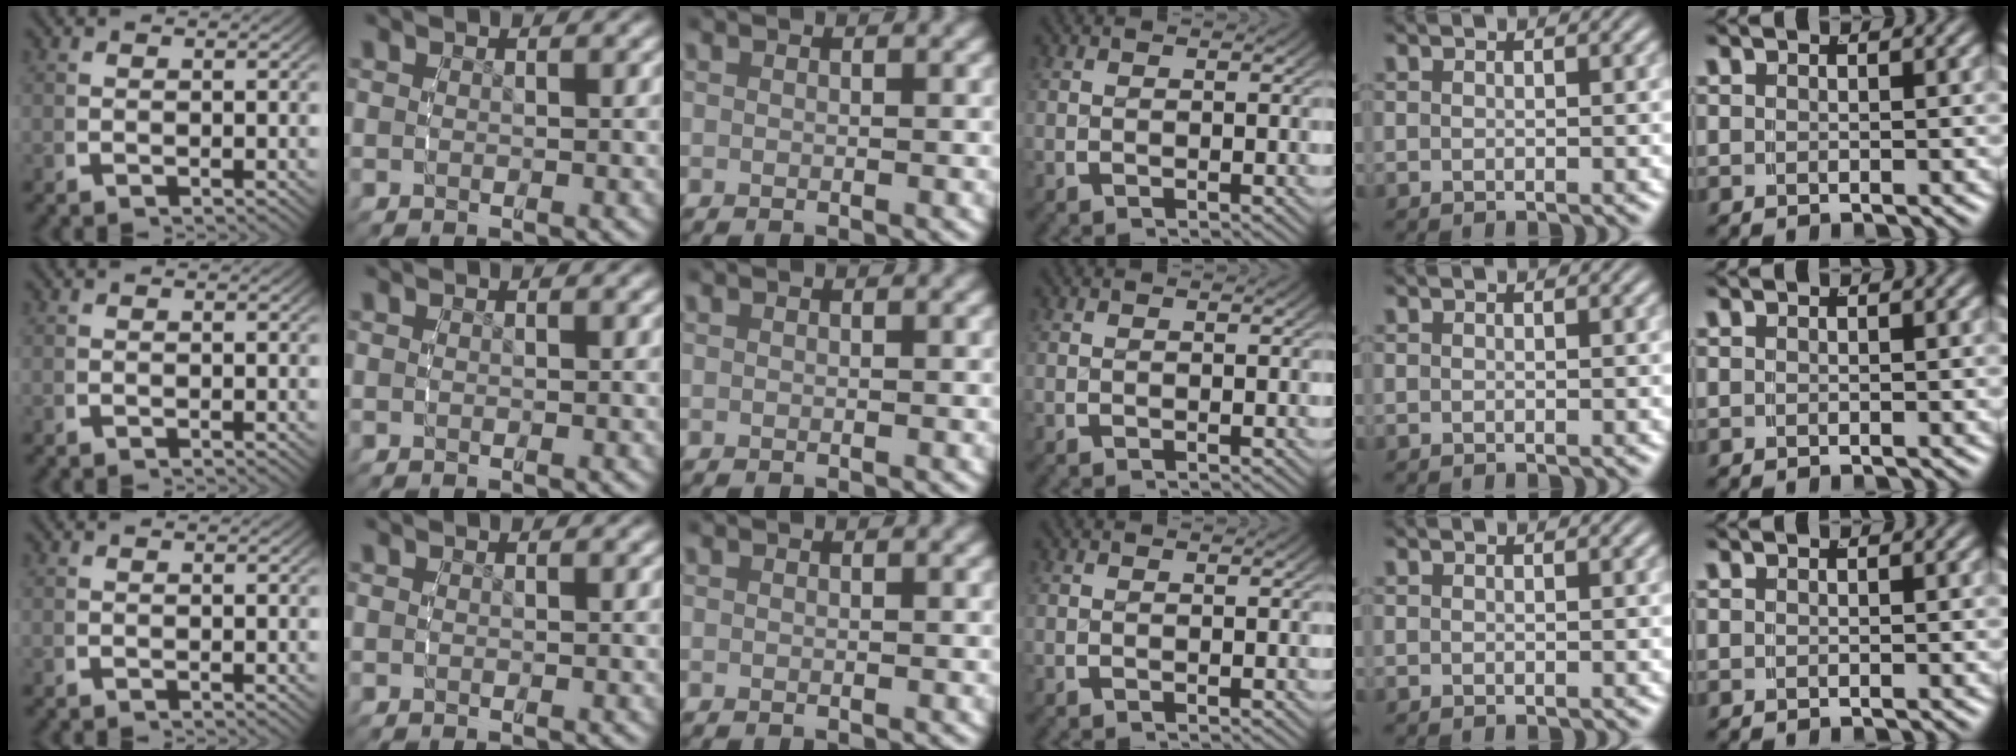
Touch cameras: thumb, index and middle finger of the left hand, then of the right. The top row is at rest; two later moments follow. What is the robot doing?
{"motion": "reach", "object": "shorts"}